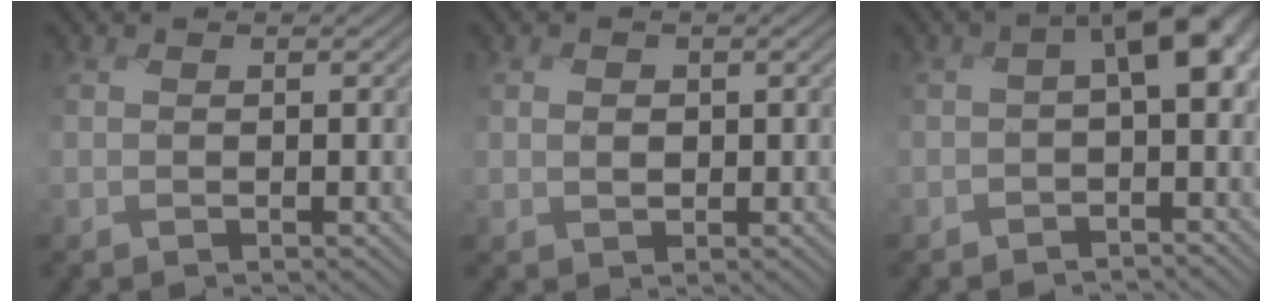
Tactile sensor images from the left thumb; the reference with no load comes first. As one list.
[{"total": 1.4, "force": [-0.1, 1.2, 0.7], "torque": [-0.014, -0.003, -0.005]}, {"total": 6.5, "force": [-0.7, 3.8, 5.3], "torque": [-0.087, -0.005, -0.019]}]